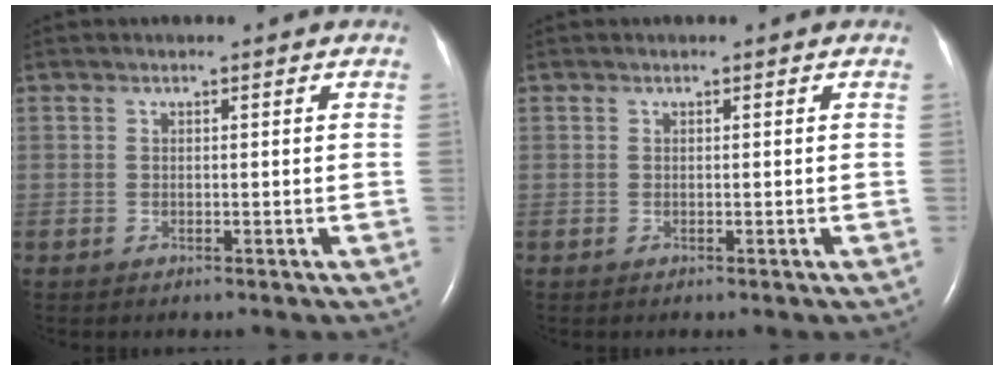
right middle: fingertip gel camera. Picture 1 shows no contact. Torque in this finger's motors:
{"motor_torque": [0.00, 0.00, -0.02, 0.00]}